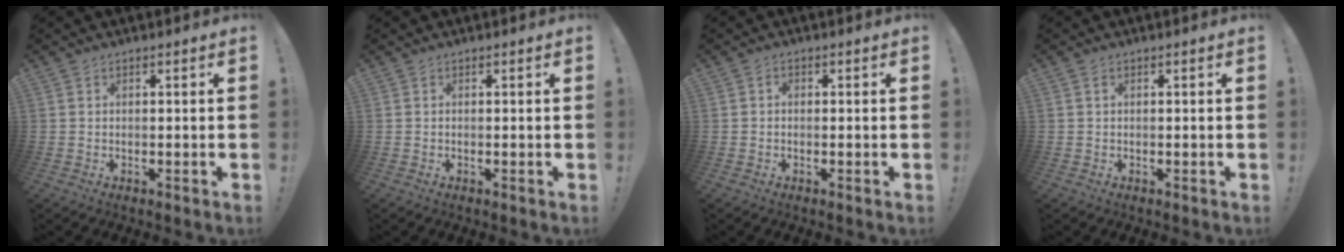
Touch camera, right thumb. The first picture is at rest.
{"total": 0.0}
{"total": 0.8, "force": [-0.3, 0.6, 0.4], "torque": [-0.009, 0.005, -0.007]}
{"total": 0.6, "force": [0.2, 0.5, 0.3], "torque": [-0.009, 0.003, 0.004]}